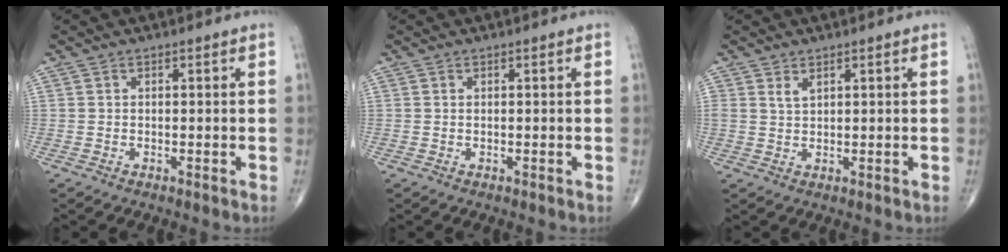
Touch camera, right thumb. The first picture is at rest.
{"total": 0.0}
{"total": 1.7, "force": [1.2, 0.8, 1.0], "torque": [-0.014, -0.006, 0.028]}